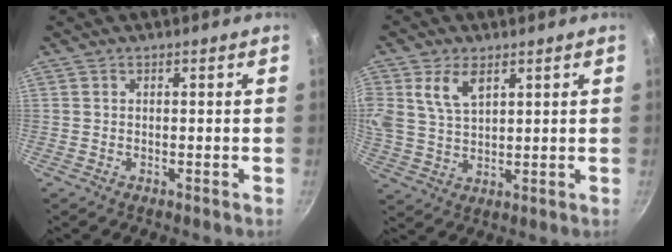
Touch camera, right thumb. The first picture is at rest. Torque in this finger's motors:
{"motor_torque": [-0.03, 0.64, 0.64, -0.04, 0.29]}